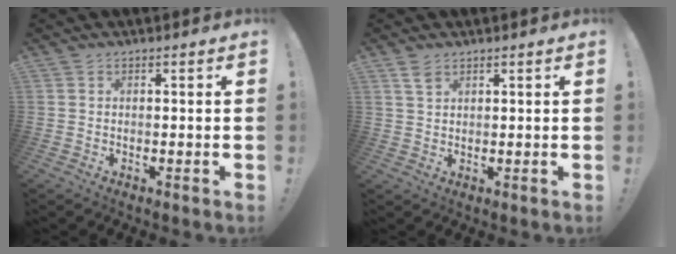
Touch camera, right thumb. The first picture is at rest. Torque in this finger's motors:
{"motor_torque": [0.41, 0.64, 0.22, -0.01, -0.01]}